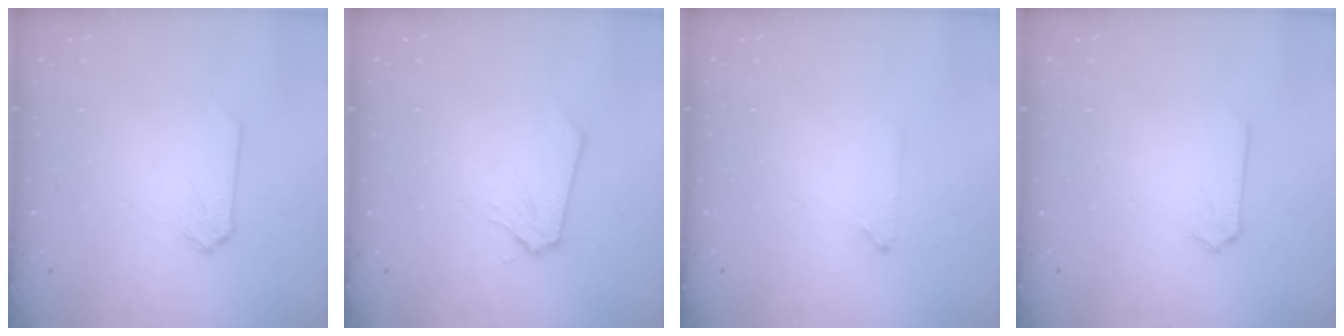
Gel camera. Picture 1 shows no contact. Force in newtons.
{"total": 0.0}
{"total": 0.7, "press": 0.6, "slide": 0.3}
{"total": 0.0}